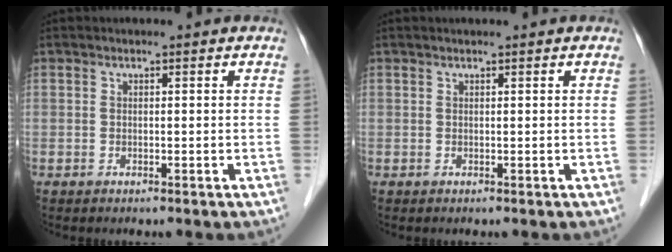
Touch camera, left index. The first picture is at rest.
{"total": 0.0}